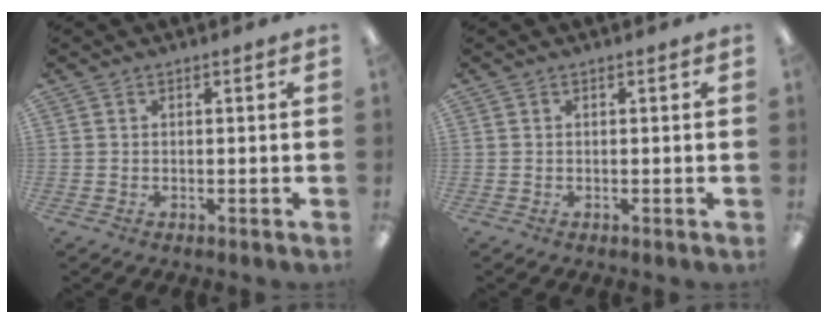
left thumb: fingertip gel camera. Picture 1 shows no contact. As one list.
[{"total": 0.0}]